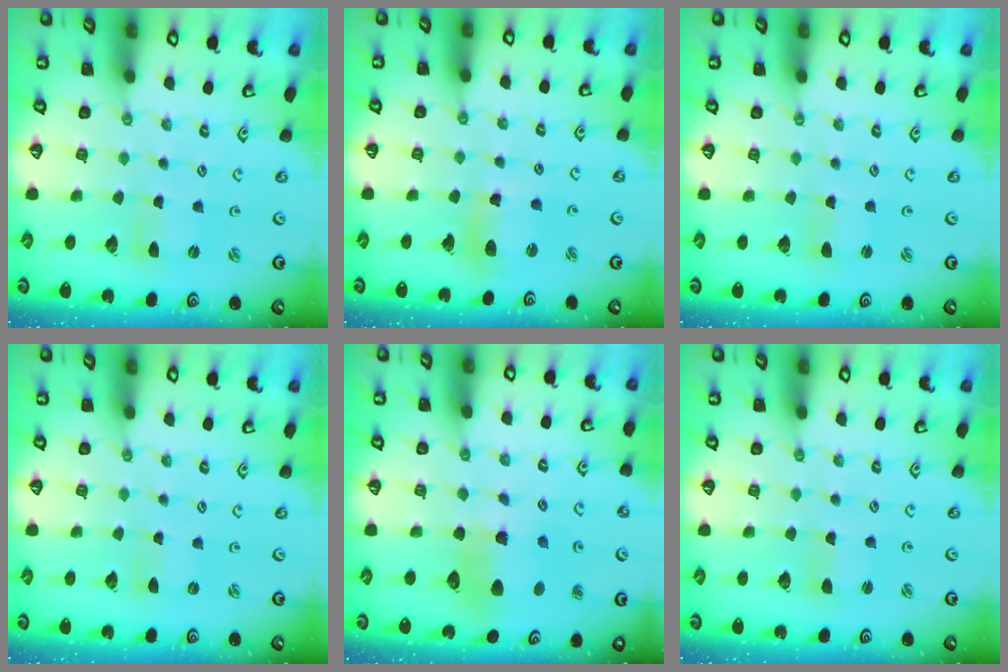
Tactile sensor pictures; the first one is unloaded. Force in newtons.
{"total": 10.0, "press": 9.9, "slide": 1.3}
{"total": 1.4, "press": 1.4, "slide": 0.3}
{"total": 0.0}
{"total": 9.2, "press": 9.1, "slide": 1.0}
{"total": 2.2, "press": 2.2, "slide": 0.3}